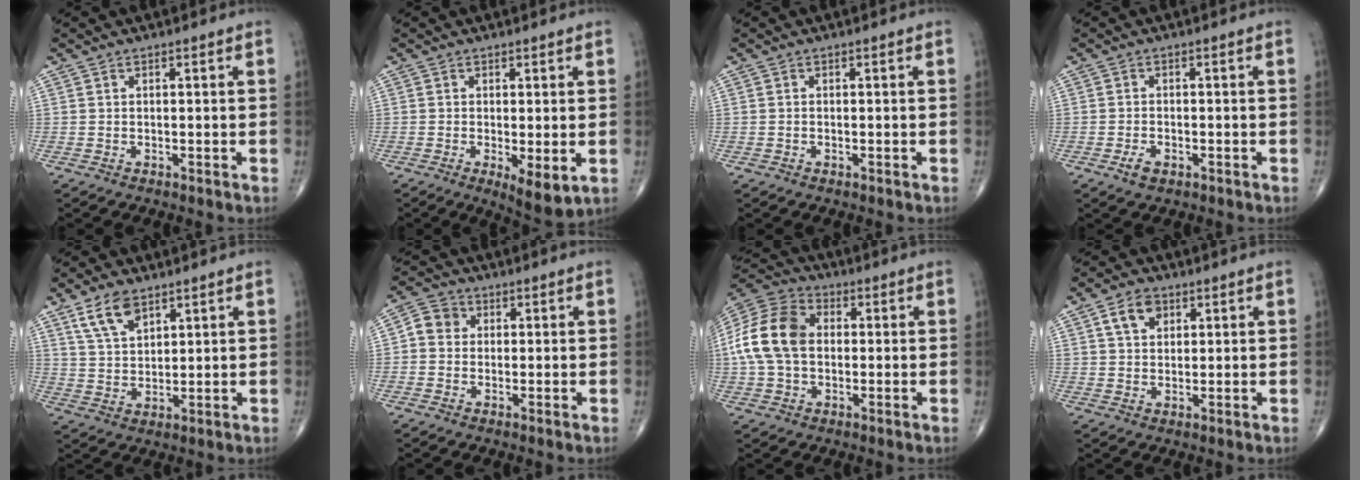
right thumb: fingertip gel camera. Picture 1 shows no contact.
{"total": 5.9, "force": [-1.3, 1.9, 5.4], "torque": [-0.084, -0.019, -0.018]}
{"total": 0.0}
{"total": 2.6, "force": [-1.3, 1.5, 1.7], "torque": [-0.028, 0.005, -0.019]}
{"total": 7.2, "force": [4.5, 3.7, 4.3], "torque": [-0.070, -0.021, 0.092]}
{"total": 4.7, "force": [0.4, 4.2, 2.0], "torque": [-0.020, 0.011, -0.003]}
{"total": 15.3, "force": [0.8, 10.7, 10.9], "torque": [-0.216, 0.031, 0.007]}
{"total": 5.5, "force": [2.4, 3.8, 3.2], "torque": [-0.039, -0.002, 0.042]}